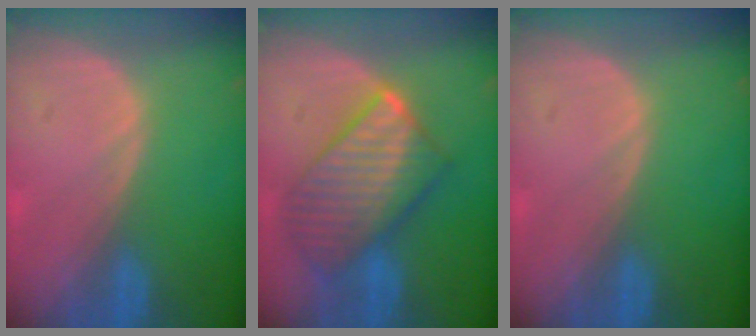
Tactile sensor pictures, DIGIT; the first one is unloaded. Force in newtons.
{"total": 10.2, "press": 10.2, "slide": 0.7}
{"total": 0.0}